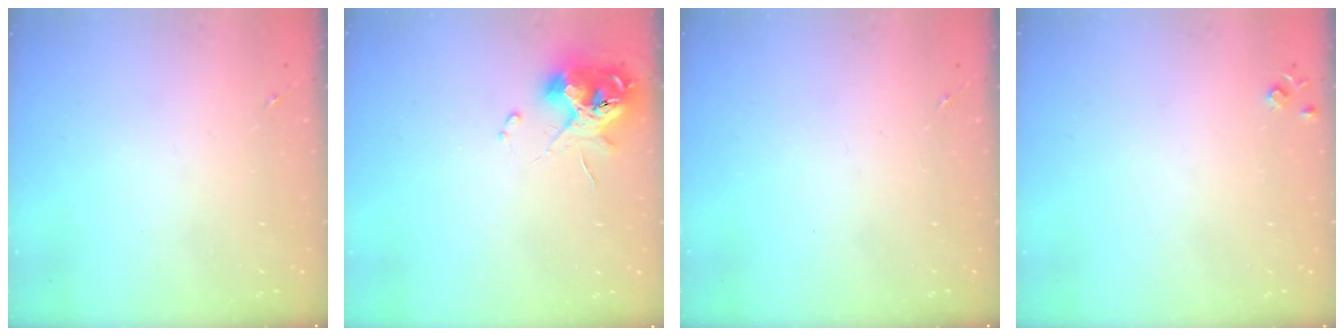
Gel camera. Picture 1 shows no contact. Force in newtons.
{"total": 11.8, "press": 11.7, "slide": 1.4}
{"total": 0.0}
{"total": 4.3, "press": 4.3, "slide": 0.7}